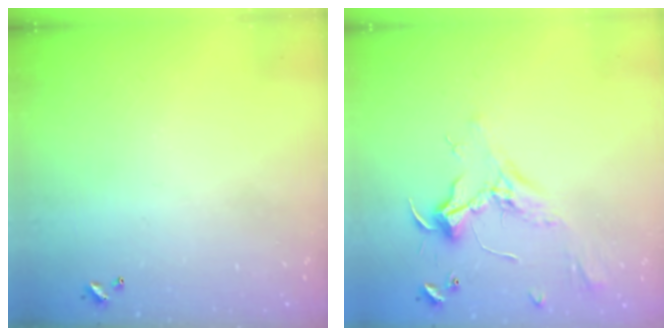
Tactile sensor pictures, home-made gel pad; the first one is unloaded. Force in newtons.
{"total": 2.4, "press": 2.3, "slide": 0.8}